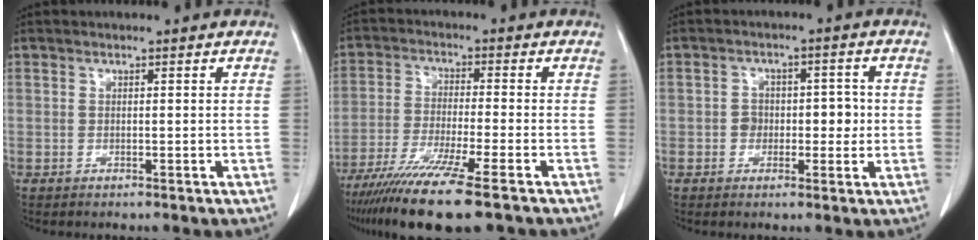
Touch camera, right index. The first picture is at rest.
{"total": 12.8, "force": [-9.3, -0.4, 8.8], "torque": [-0.162, -0.038, -0.156]}
{"total": 4.8, "force": [-0.5, 3.3, 3.4], "torque": [-0.040, 0.022, -0.004]}